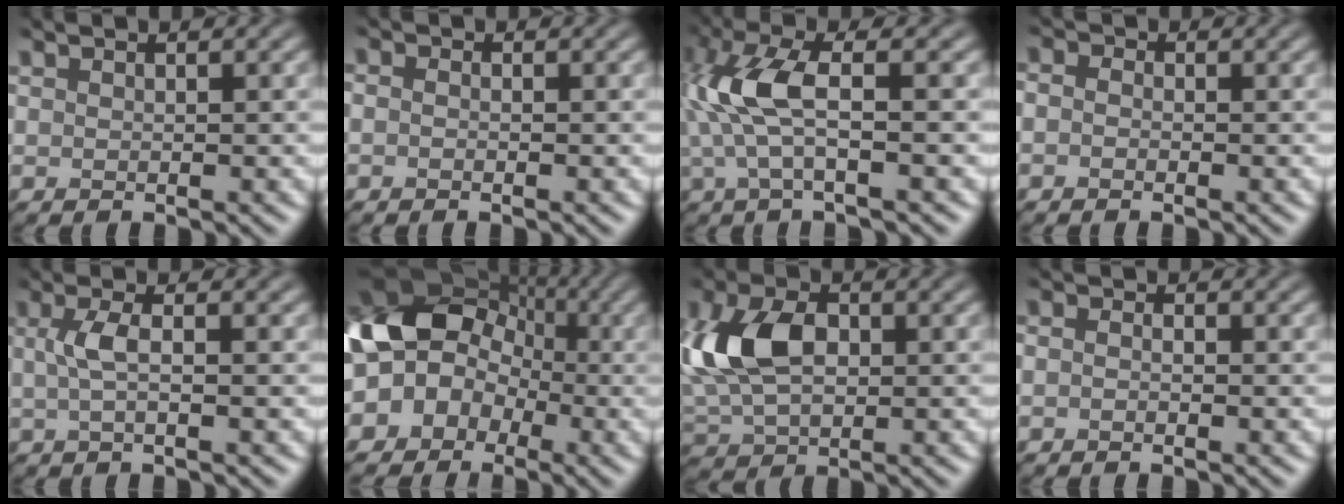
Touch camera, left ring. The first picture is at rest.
{"total": 1.5, "force": [0.0, 1.3, 0.8], "torque": [-0.016, 0.011, -0.017]}
{"total": 5.9, "force": [-0.4, 1.8, 5.6], "torque": [-0.134, 0.007, -0.017]}
{"total": 4.4, "force": [1.1, 3.6, 2.3], "torque": [-0.029, 0.029, -0.029]}
{"total": 2.1, "force": [-0.6, 0.3, 2.0], "torque": [-0.043, 0.001, -0.014]}
{"total": 13.2, "force": [-1.1, 11.2, 6.9], "torque": [-0.109, 0.021, -0.073]}
{"total": 7.5, "force": [-0.1, 4.6, 5.9], "torque": [-0.130, 0.008, -0.013]}
{"total": 2.0, "force": [-0.2, 1.7, 1.1], "torque": [-0.006, 0.017, -0.032]}